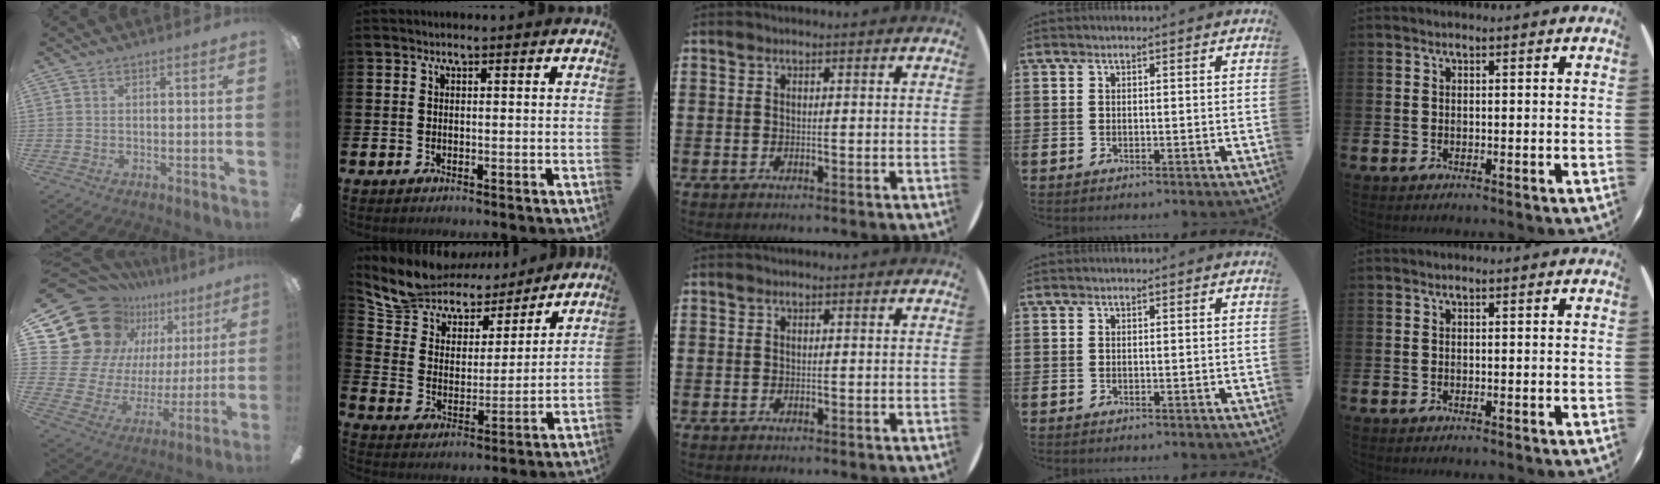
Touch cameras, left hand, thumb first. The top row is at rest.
{"thumb": {"total": 22.7, "force": [12.2, 16.3, 10.0], "torque": [-0.172, -0.083, 0.253]}, "index": {"total": 9.5, "force": [8.7, 3.8, 0.5], "torque": [-0.058, -0.071, 0.156]}}